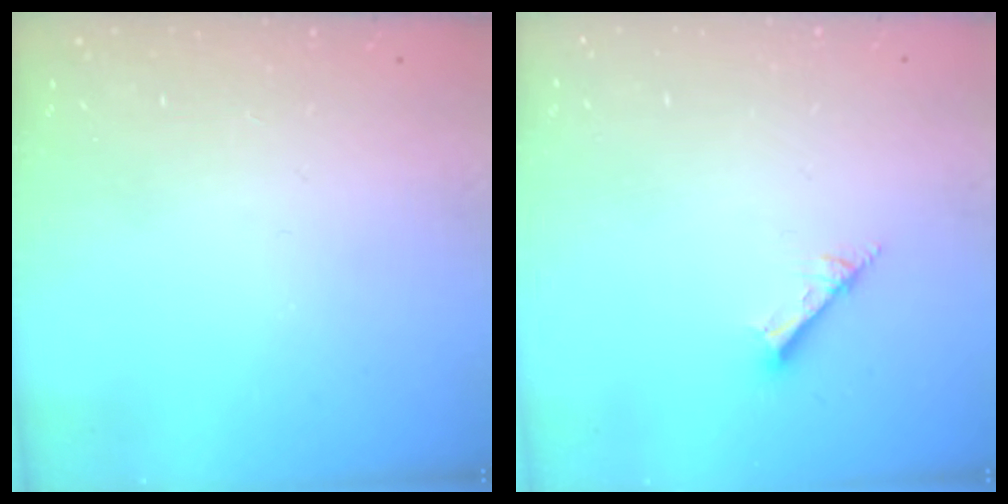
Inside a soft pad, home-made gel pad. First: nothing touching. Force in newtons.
{"total": 3.2, "press": 3.2, "slide": 0.0}